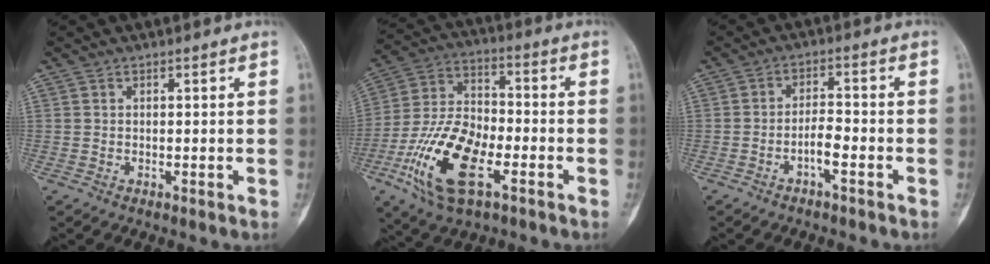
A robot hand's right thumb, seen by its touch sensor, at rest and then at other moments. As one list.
[{"total": 18.0, "force": [-7.1, 8.6, 14.1], "torque": [-0.274, 0.025, -0.133]}, {"total": 4.0, "force": [-2.1, 1.3, 3.1], "torque": [-0.055, 0.027, -0.040]}]